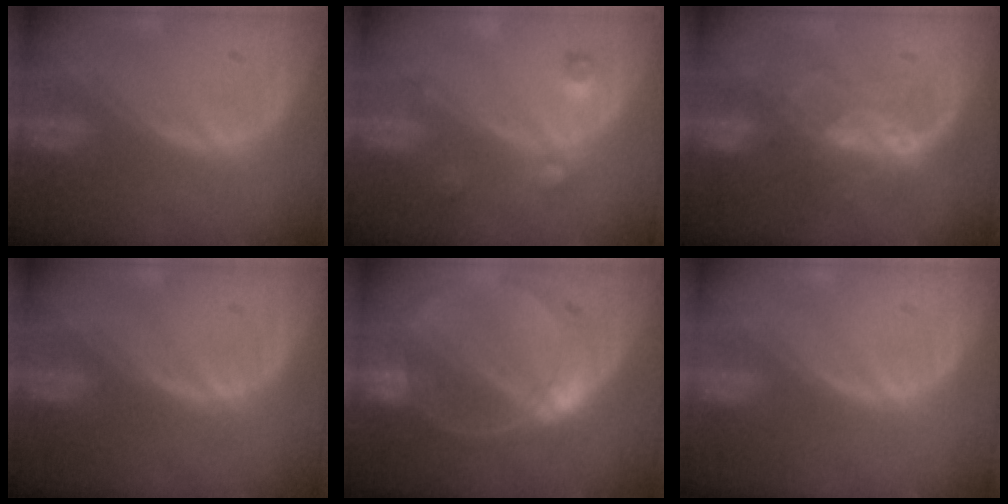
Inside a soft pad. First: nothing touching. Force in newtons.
{"total": 3.5, "press": 3.1, "slide": 1.5}
{"total": 6.6, "press": 6.1, "slide": 2.7}
{"total": 0.0}
{"total": 7.2, "press": 6.5, "slide": 3.2}
{"total": 0.0}